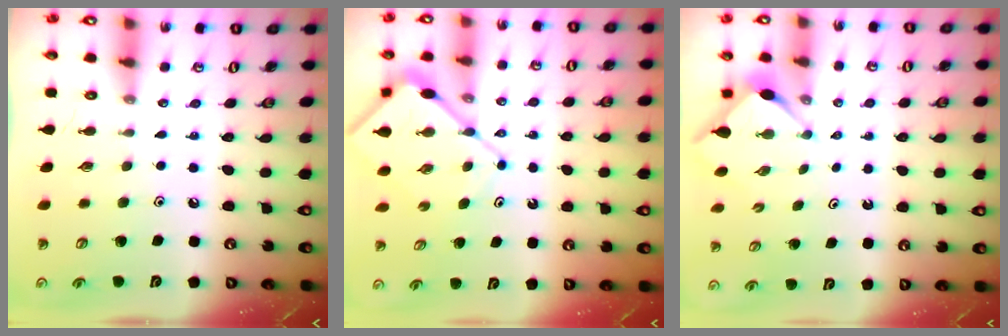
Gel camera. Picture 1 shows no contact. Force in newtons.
{"total": 8.6, "press": 8.5, "slide": 0.9}
{"total": 2.7, "press": 2.7, "slide": 0.3}